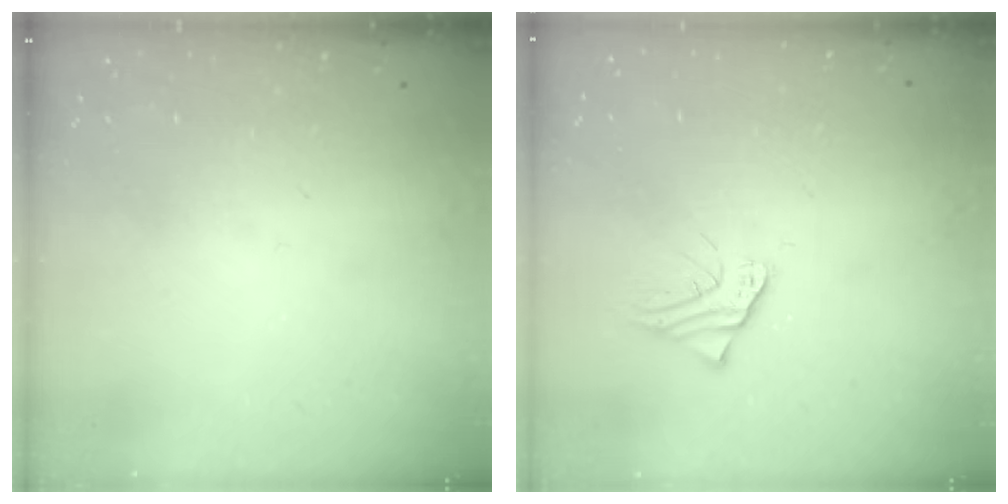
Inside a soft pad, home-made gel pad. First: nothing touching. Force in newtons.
{"total": 2.8, "press": 2.8, "slide": 0.2}